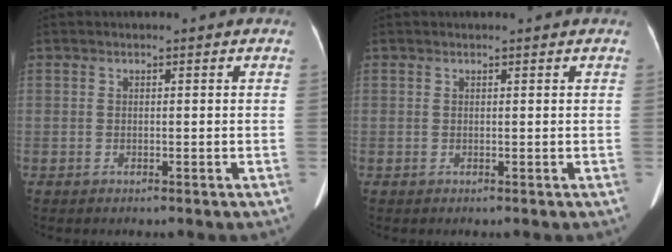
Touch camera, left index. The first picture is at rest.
{"total": 1.2, "force": [1.2, 0.1, 0.3], "torque": [-0.009, 0.011, 0.015]}